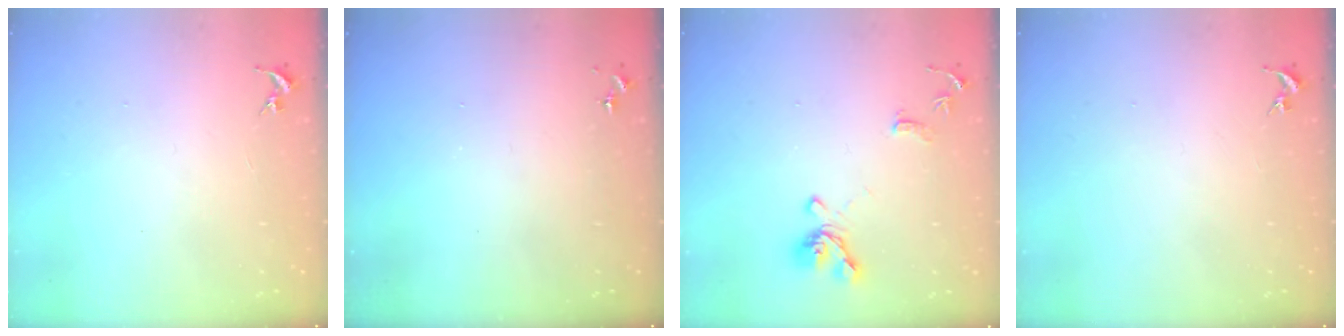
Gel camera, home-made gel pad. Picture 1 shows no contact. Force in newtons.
{"total": 0.0}
{"total": 12.7, "press": 12.6, "slide": 1.5}
{"total": 0.0}